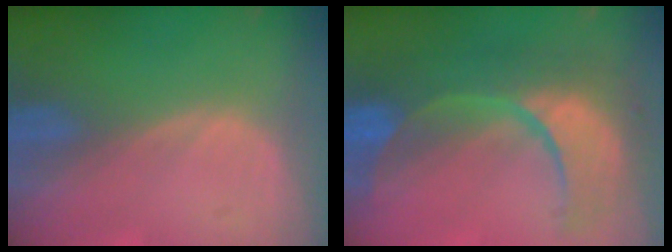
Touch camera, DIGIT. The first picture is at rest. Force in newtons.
{"total": 12.5, "press": 12.4, "slide": 1.3}